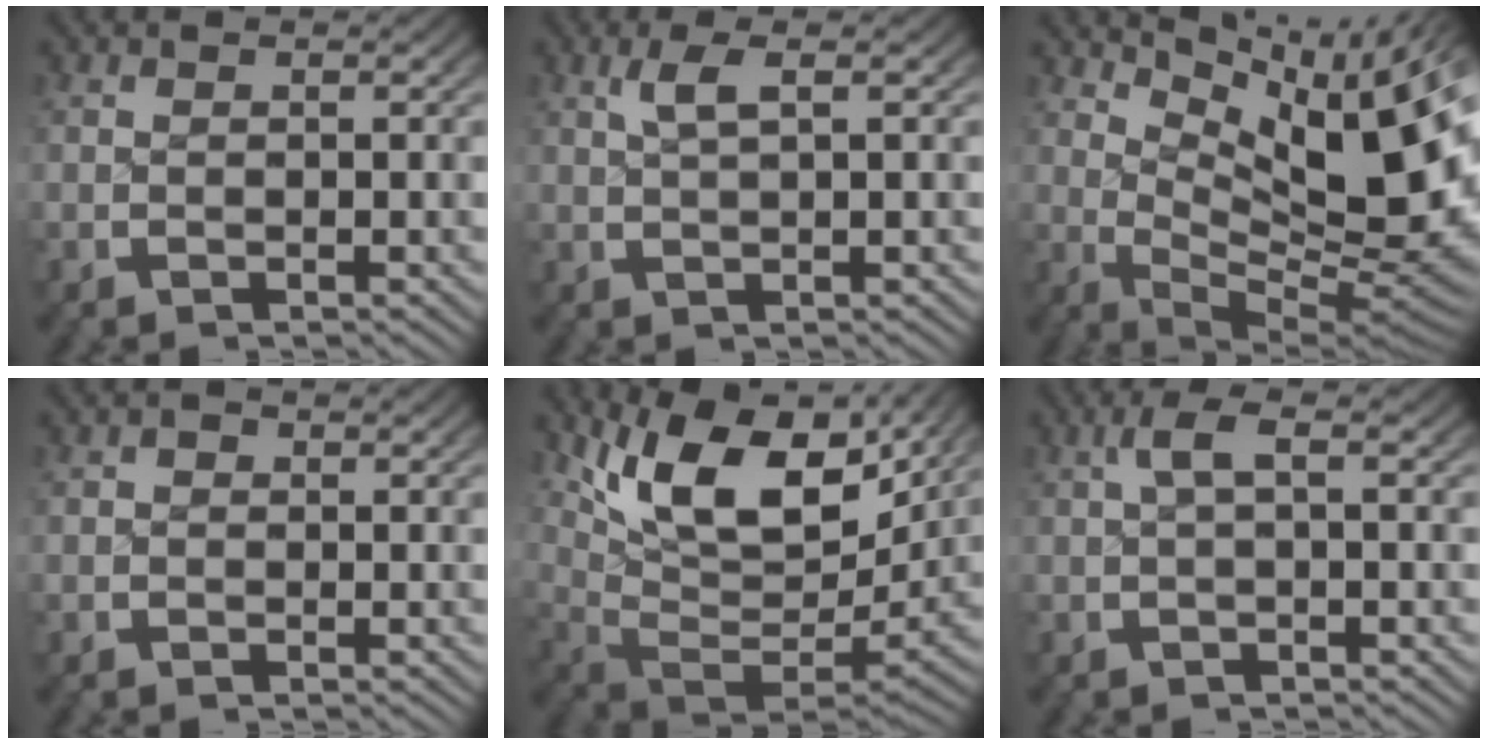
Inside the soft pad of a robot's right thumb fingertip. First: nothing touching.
{"total": 2.0, "force": [0.7, 0.3, 1.8], "torque": [-0.038, 0.006, 0.015]}
{"total": 15.2, "force": [0.8, 8.7, 12.4], "torque": [-0.189, -0.040, 0.026]}
{"total": 0.7, "force": [-0.1, 0.7, 0.2], "torque": [-0.004, -0.002, -0.004]}
{"total": 14.0, "force": [2.0, 8.2, 11.1], "torque": [-0.213, -0.021, 0.036]}
{"total": 2.3, "force": [0.2, 0.7, 2.2], "torque": [-0.043, 0.008, 0.002]}